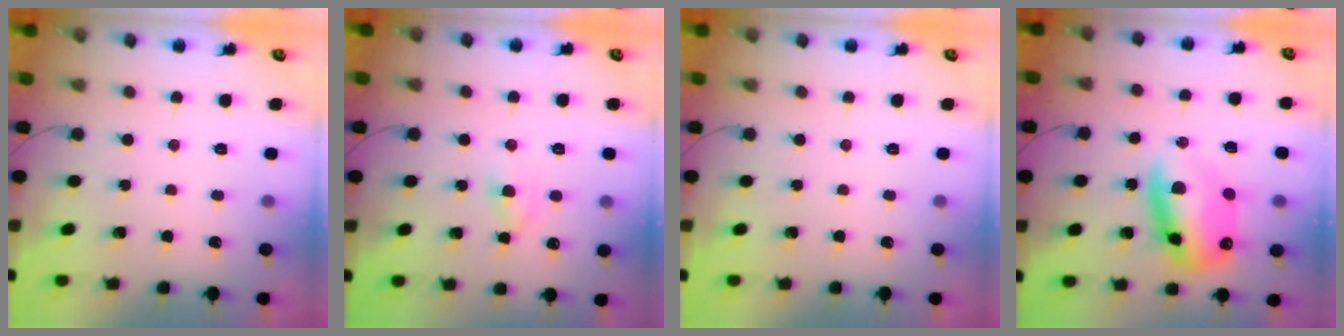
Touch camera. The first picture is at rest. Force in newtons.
{"total": 3.3, "press": 3.1, "slide": 1.2}
{"total": 0.0}
{"total": 13.5, "press": 13.0, "slide": 3.7}